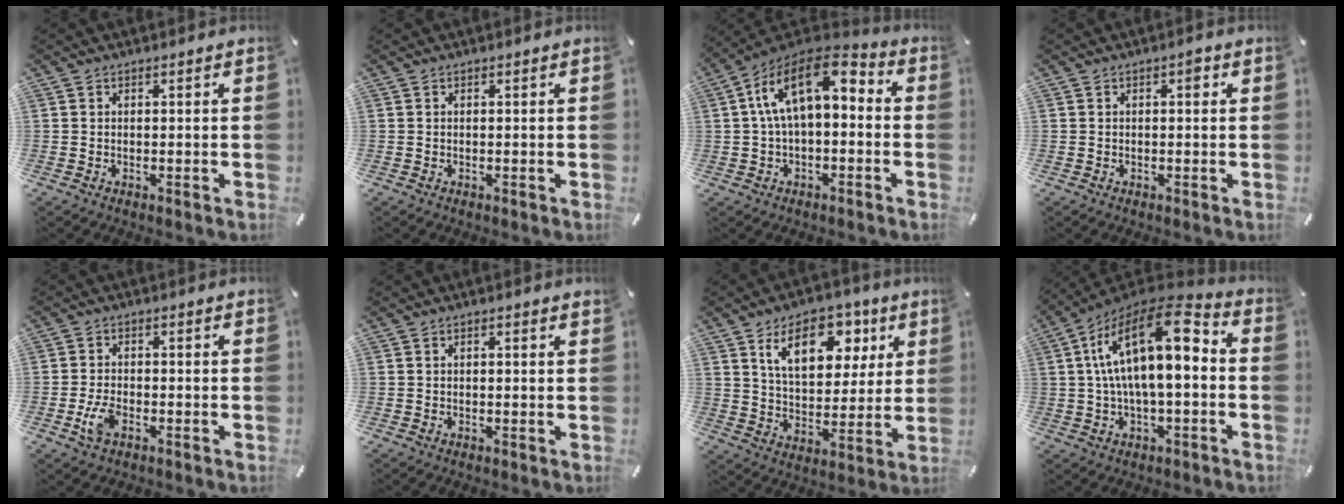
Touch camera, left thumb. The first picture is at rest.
{"total": 0.0}
{"total": 14.3, "force": [3.1, 7.8, 11.5], "torque": [-0.231, -0.014, 0.051]}
{"total": 1.8, "force": [0.3, 0.9, 1.6], "torque": [-0.016, 0.002, -0.002]}
{"total": 5.1, "force": [-2.1, 2.7, 3.8], "torque": [-0.095, -0.001, -0.043]}
{"total": 0.6, "force": [0.2, 0.1, 0.6], "torque": [-0.011, 0.001, 0.003]}
{"total": 15.3, "force": [7.7, 9.3, 9.5], "torque": [-0.150, -0.015, 0.134]}
{"total": 18.5, "force": [3.7, 7.8, 16.4], "torque": [-0.288, -0.020, 0.057]}